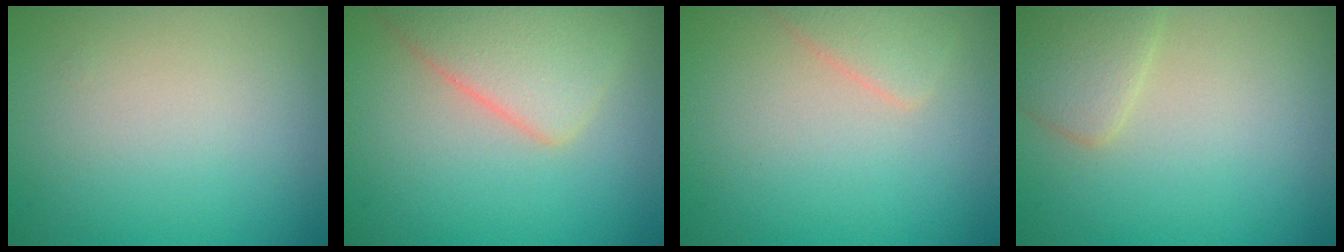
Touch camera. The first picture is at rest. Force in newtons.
{"total": 5.2, "press": 5.1, "slide": 0.3}
{"total": 2.0, "press": 2.0, "slide": 0.1}
{"total": 2.6, "press": 2.6, "slide": 0.1}